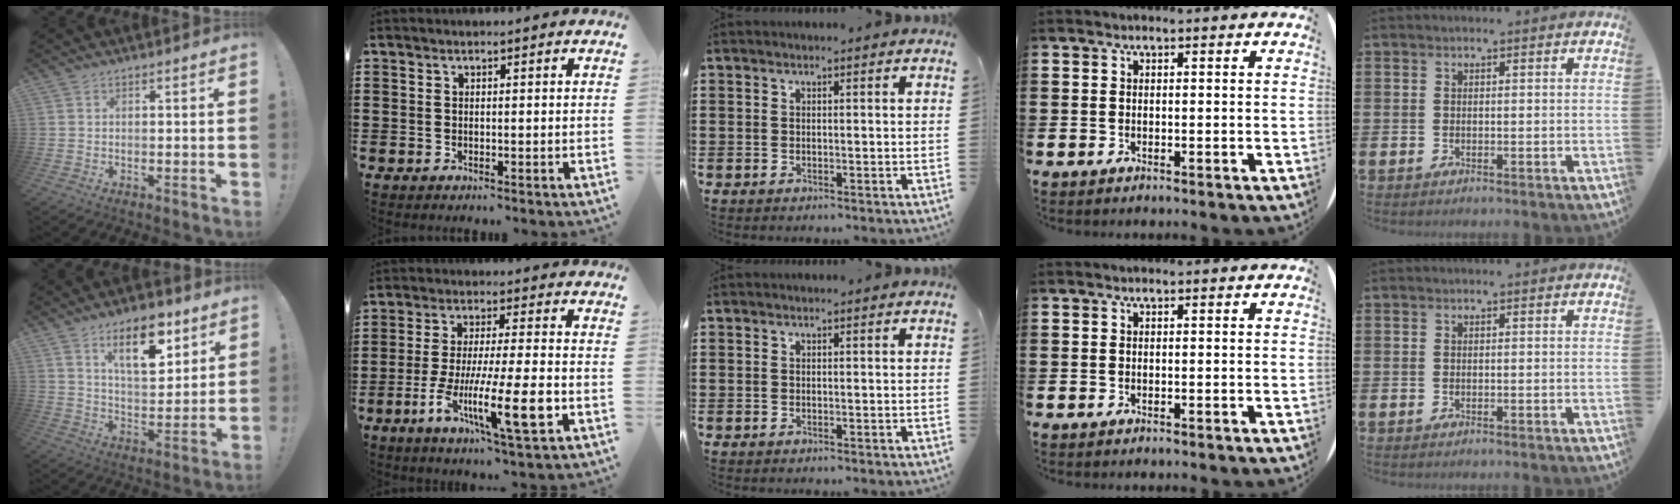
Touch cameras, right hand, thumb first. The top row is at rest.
{"thumb": {"total": 14.2, "force": [8.3, 5.9, 9.9], "torque": [-0.149, -0.033, 0.139]}, "index": {"total": 14.5, "force": [-5.1, 2.4, 13.3], "torque": [-0.260, -0.011, -0.092]}}